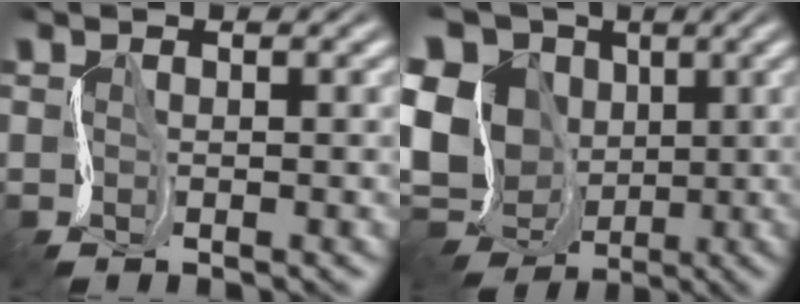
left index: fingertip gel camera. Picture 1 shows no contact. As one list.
[{"total": 13.0, "force": [-0.4, 11.3, 6.4], "torque": [-0.146, 0.007, -0.020]}]